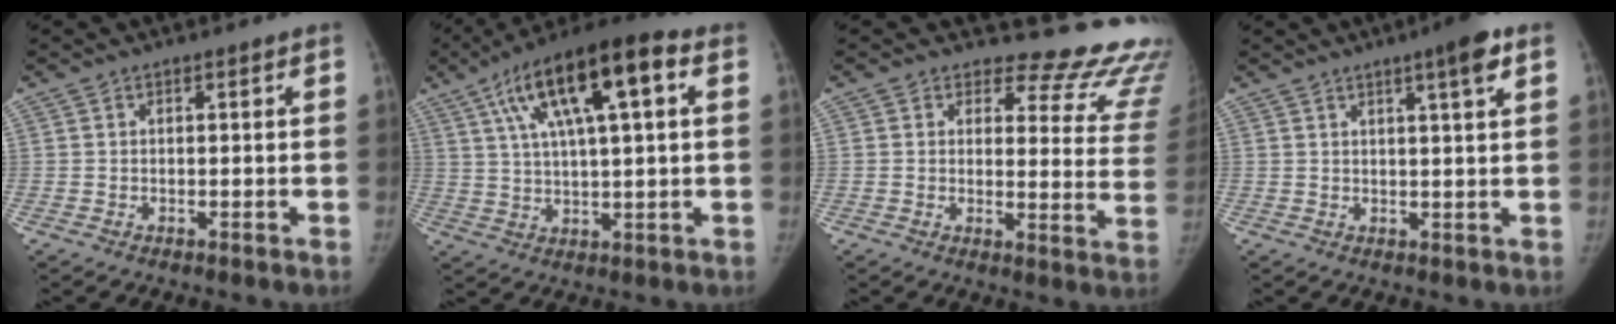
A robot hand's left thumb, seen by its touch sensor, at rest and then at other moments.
{"total": 18.3, "force": [6.6, 5.5, 16.1], "torque": [-0.273, 0.017, 0.106]}
{"total": 17.4, "force": [16.4, 5.6, 1.9], "torque": [0.034, -0.163, 0.155]}
{"total": 5.3, "force": [2.7, 0.3, 4.5], "torque": [-0.064, -0.008, 0.039]}